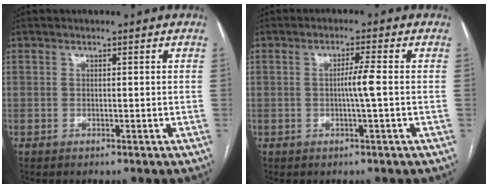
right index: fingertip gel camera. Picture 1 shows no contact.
{"total": 3.1, "force": [-0.3, -0.5, 3.1], "torque": [-0.054, 0.000, -0.005]}